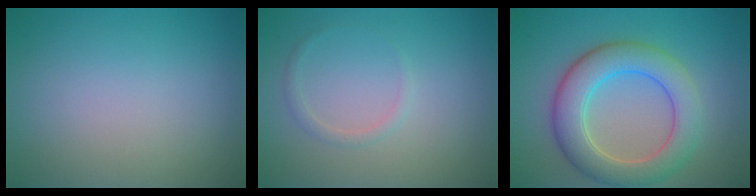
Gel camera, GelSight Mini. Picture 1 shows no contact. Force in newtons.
{"total": 0.9, "press": 0.9, "slide": 0.1}
{"total": 6.5, "press": 6.5, "slide": 0.0}